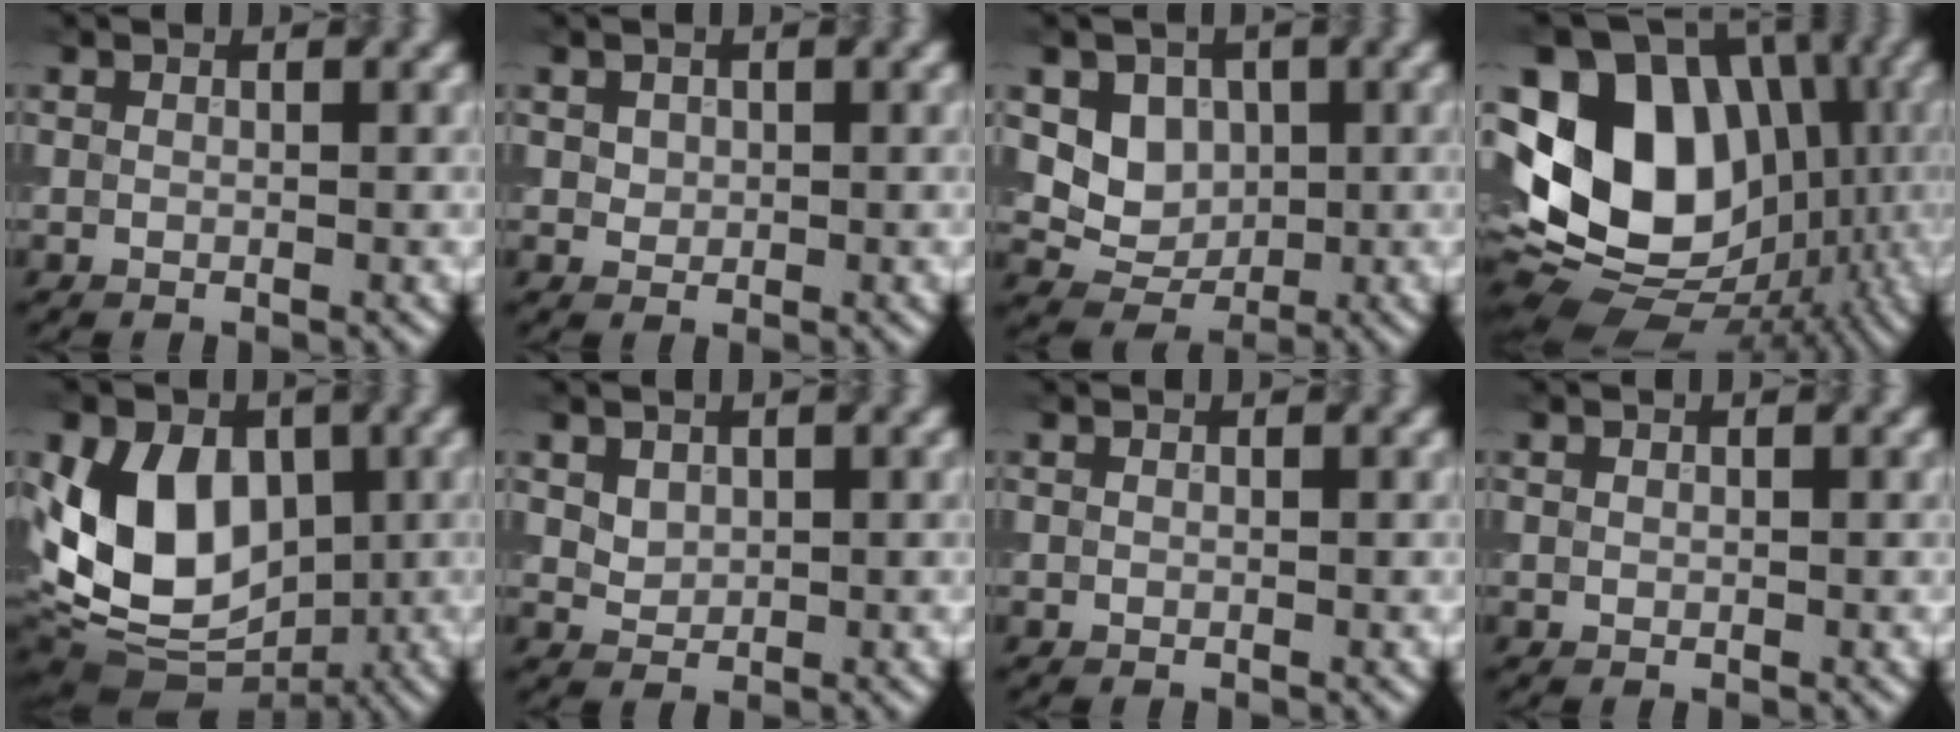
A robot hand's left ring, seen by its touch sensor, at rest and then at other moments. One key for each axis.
{"total": 1.0, "fx": 0.3, "fy": 0.8, "fz": 0.3, "tx": -0.001, "ty": -0.003, "tz": 0.009}
{"total": 3.8, "fx": 0.8, "fy": 3.3, "fz": 1.7, "tx": -0.028, "ty": -0.009, "tz": 0.015}
{"total": 15.9, "fx": 0.1, "fy": 12.2, "fz": 10.2, "tx": -0.177, "ty": 0.015, "tz": -0.011}
{"total": 10.8, "fx": 0.0, "fy": 8.0, "fz": 7.2, "tx": -0.118, "ty": -0.007, "tz": -0.008}
{"total": 1.3, "fx": 0.6, "fy": 1.0, "fz": 0.6, "tx": -0.009, "ty": -0.004, "tz": 0.015}
{"total": 0.0}
{"total": 0.0}